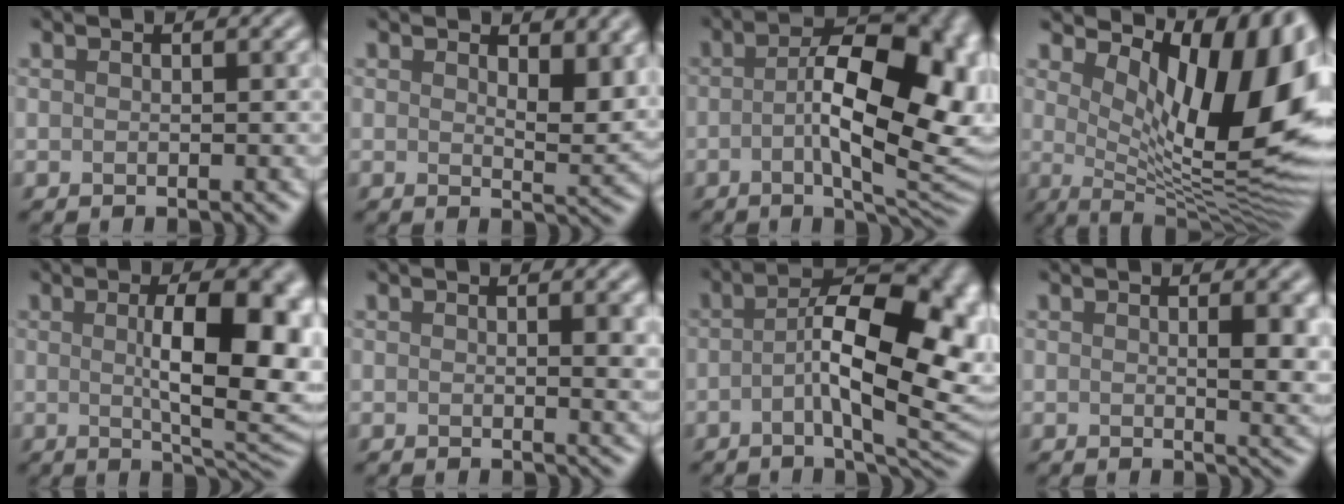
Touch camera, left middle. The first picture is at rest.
{"total": 4.1, "force": [1.9, 1.7, 3.1], "torque": [-0.043, -0.006, 0.033]}
{"total": 14.1, "force": [-0.2, 5.8, 12.9], "torque": [-0.167, 0.013, -0.002]}
{"total": 13.5, "force": [3.8, 5.5, 11.7], "torque": [-0.146, -0.012, 0.068]}
{"total": 10.0, "force": [0.9, 2.9, 9.5], "torque": [-0.124, -0.001, 0.018]}
{"total": 2.0, "force": [0.4, 0.4, 1.9], "torque": [-0.020, -0.002, 0.004]}
{"total": 13.1, "force": [-0.8, 4.8, 12.2], "torque": [-0.162, 0.013, -0.012]}
{"total": 3.6, "force": [0.6, 0.9, 3.4], "torque": [-0.041, -0.002, 0.011]}